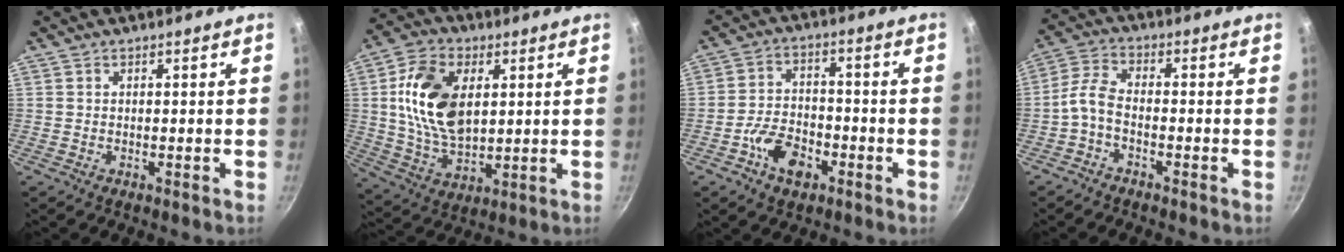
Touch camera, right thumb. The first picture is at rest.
{"total": 16.1, "force": [3.3, 9.9, 12.2], "torque": [-0.207, -0.008, 0.063]}
{"total": 8.5, "force": [-4.0, 5.3, 5.2], "torque": [-0.077, 0.033, -0.076]}
{"total": 4.8, "force": [-2.3, 2.2, 3.6], "torque": [-0.091, 0.030, -0.060]}